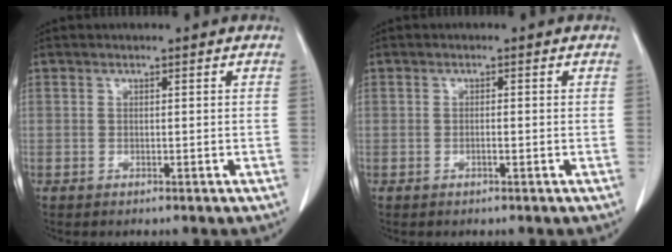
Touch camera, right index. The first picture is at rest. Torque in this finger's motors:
{"motor_torque": [-0.06, 0.07, -0.08, -0.01]}